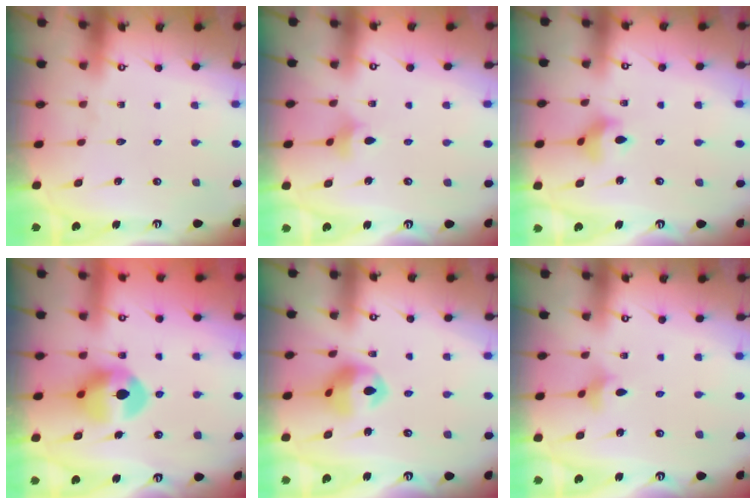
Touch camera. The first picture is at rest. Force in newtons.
{"total": 4.4, "press": 4.4, "slide": 0.6}
{"total": 5.5, "press": 5.4, "slide": 0.7}
{"total": 10.5, "press": 10.5, "slide": 0.6}
{"total": 11.4, "press": 11.2, "slide": 1.6}
{"total": 2.9, "press": 2.9, "slide": 0.6}